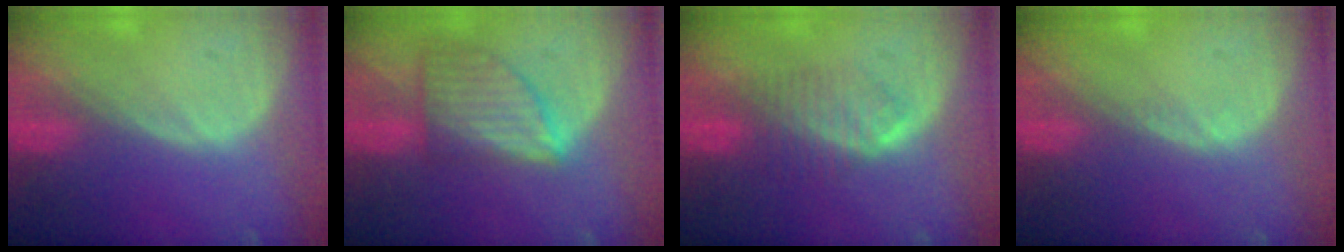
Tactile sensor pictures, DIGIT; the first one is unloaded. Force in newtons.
{"total": 7.7, "press": 7.0, "slide": 3.1}
{"total": 4.8, "press": 4.7, "slide": 1.0}
{"total": 0.7, "press": 0.6, "slide": 0.4}